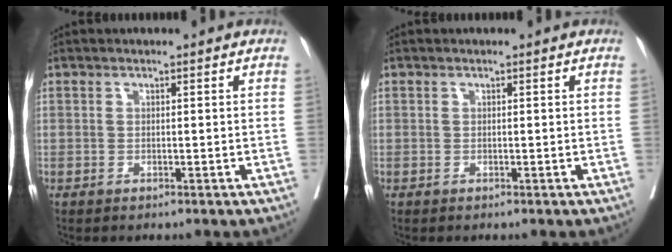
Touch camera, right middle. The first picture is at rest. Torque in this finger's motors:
{"motor_torque": [0.01, 0.02, -0.17, -0.09]}